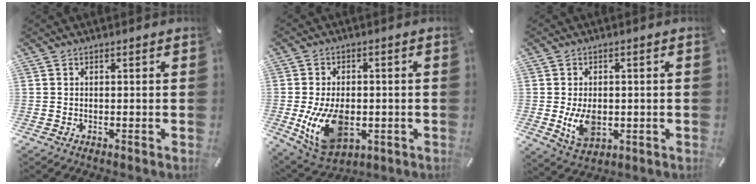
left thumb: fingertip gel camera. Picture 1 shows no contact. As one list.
[{"total": 13.9, "force": [-2.5, 9.2, 10.1], "torque": [-0.202, -0.003, -0.040]}, {"total": 7.5, "force": [-0.9, 5.0, 5.5], "torque": [-0.119, -0.004, -0.016]}]